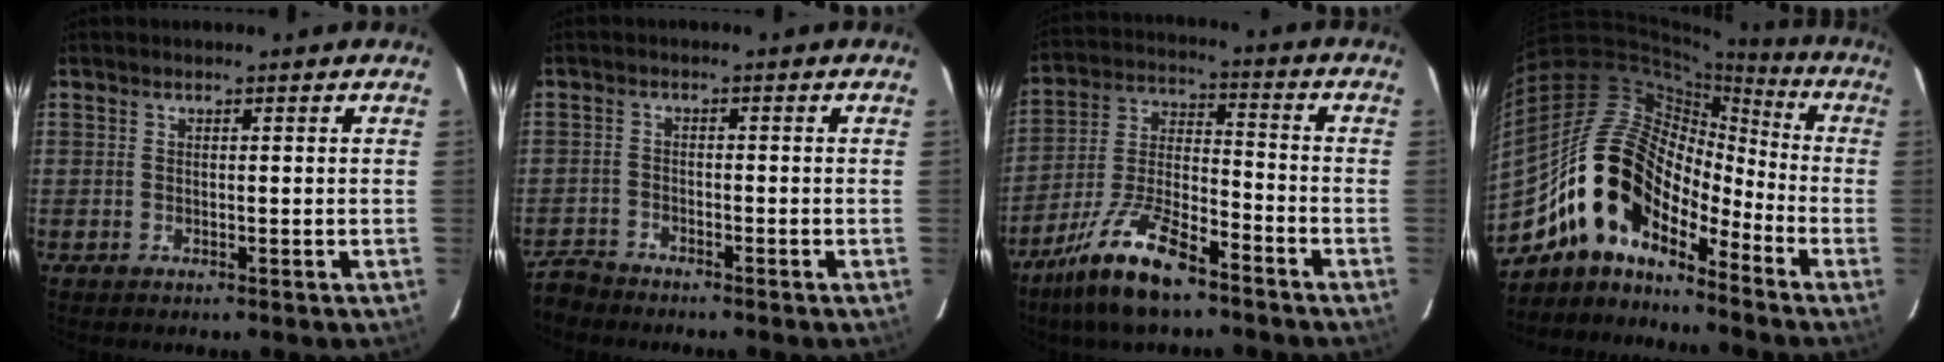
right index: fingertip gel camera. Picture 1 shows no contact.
{"total": 4.2, "force": [-4.0, 1.2, 0.4], "torque": [-0.023, -0.006, -0.083]}
{"total": 14.9, "force": [-10.4, 4.6, 9.6], "torque": [-0.204, -0.006, -0.197]}
{"total": 15.0, "force": [-11.1, 7.2, 7.2], "torque": [-0.129, 0.018, -0.219]}